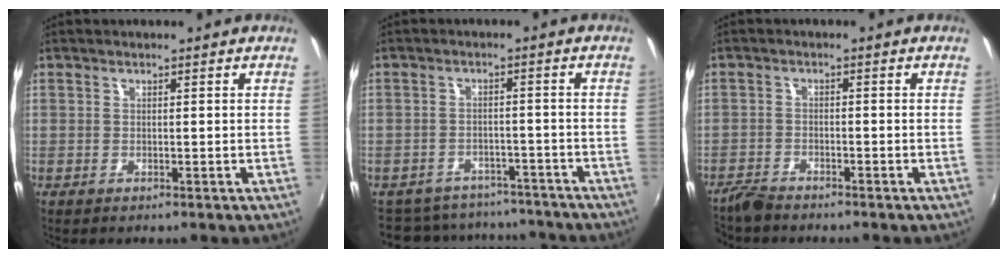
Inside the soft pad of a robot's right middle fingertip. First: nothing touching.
{"total": 14.9, "force": [-13.0, 6.2, 3.9], "torque": [-0.097, 0.017, -0.169]}
{"total": 3.4, "force": [-3.2, 0.7, 0.6], "torque": [-0.024, -0.009, -0.068]}